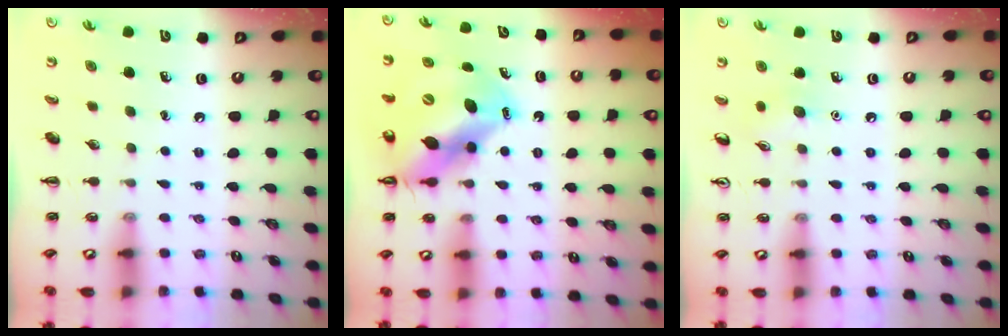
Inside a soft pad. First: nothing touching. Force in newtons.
{"total": 14.0, "press": 13.4, "slide": 4.0}
{"total": 6.0, "press": 5.8, "slide": 1.3}